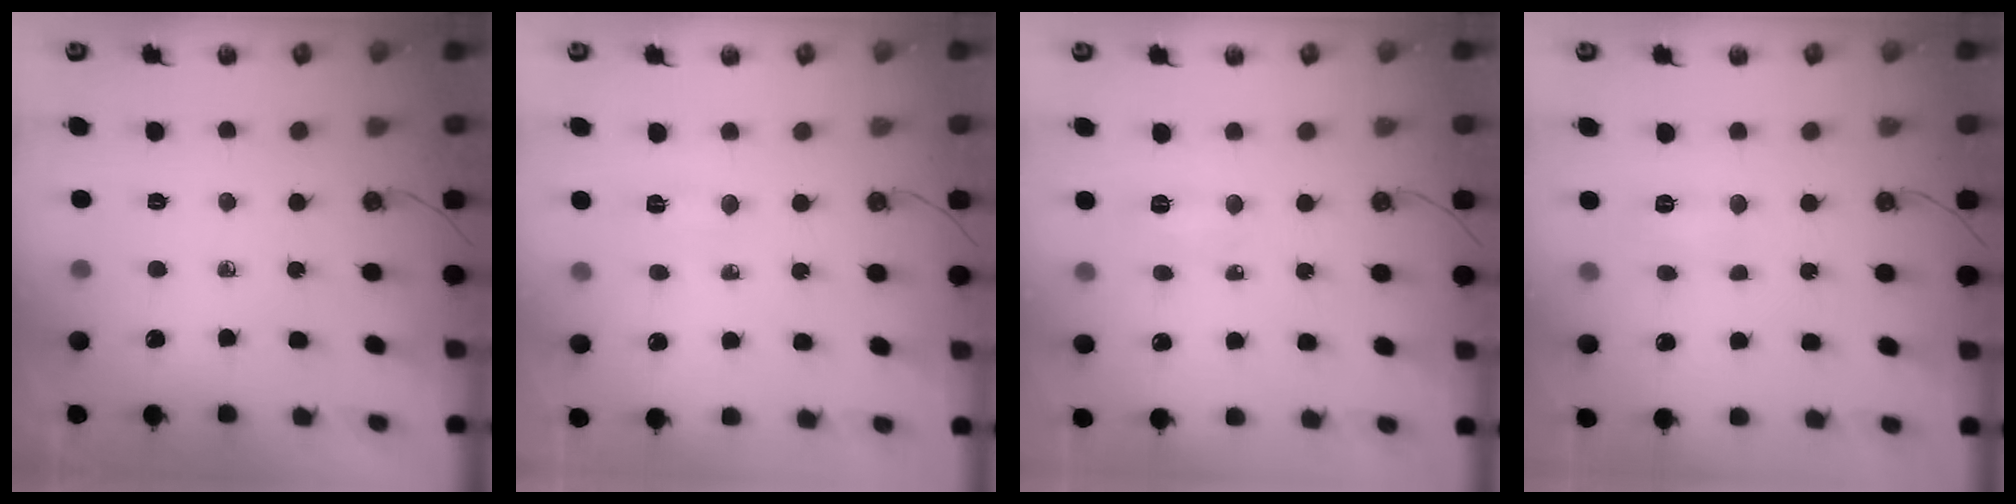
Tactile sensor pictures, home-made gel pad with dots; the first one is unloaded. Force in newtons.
{"total": 3.9, "press": 3.7, "slide": 1.3}
{"total": 3.5, "press": 3.4, "slide": 0.4}
{"total": 3.9, "press": 3.9, "slide": 0.3}